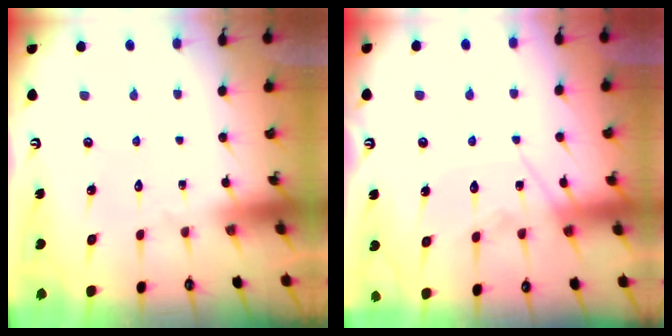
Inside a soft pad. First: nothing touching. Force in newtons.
{"total": 12.2, "press": 12.2, "slide": 1.2}